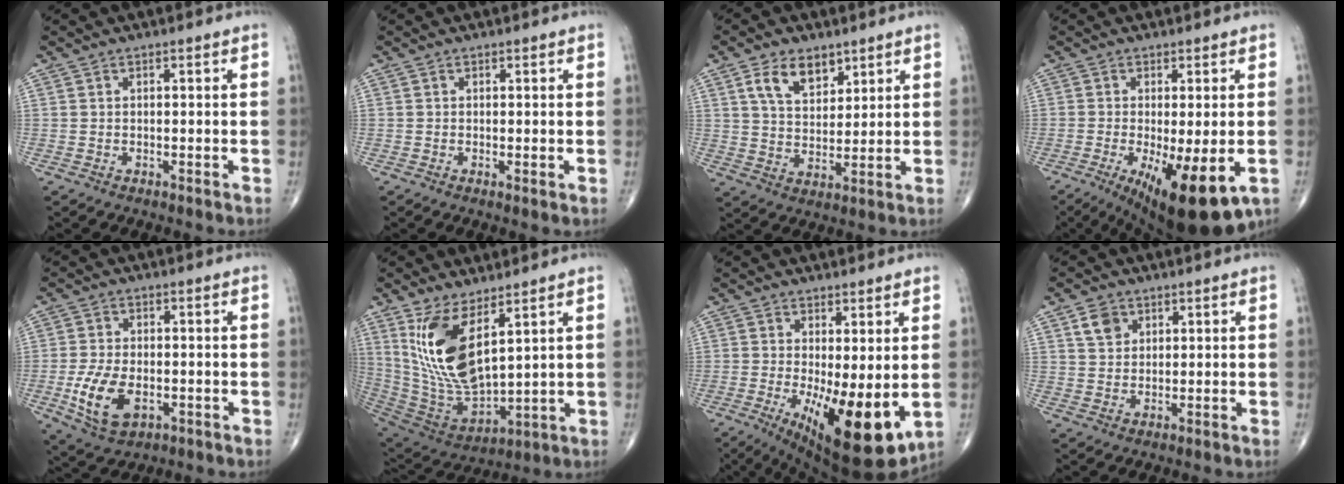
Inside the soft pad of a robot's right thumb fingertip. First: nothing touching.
{"total": 0.8, "force": [0.0, 0.2, 0.7], "torque": [-0.013, -0.003, -0.003]}
{"total": 8.4, "force": [4.7, 4.9, 4.9], "torque": [-0.064, -0.026, 0.087]}
{"total": 14.3, "force": [-5.0, 4.3, 12.7], "torque": [-0.178, -0.022, -0.063]}
{"total": 9.9, "force": [-2.6, 5.6, 7.7], "torque": [-0.146, -0.005, -0.036]}
{"total": 16.6, "force": [6.9, 7.1, 13.4], "torque": [-0.257, -0.039, 0.158]}
{"total": 14.6, "force": [-2.4, 4.9, 13.6], "torque": [-0.203, -0.035, -0.019]}
{"total": 4.2, "force": [2.0, 3.2, 1.8], "torque": [-0.017, -0.008, 0.038]}